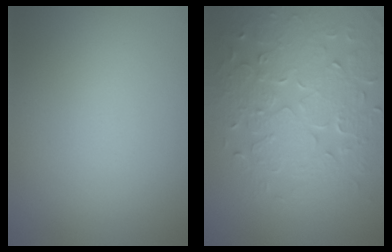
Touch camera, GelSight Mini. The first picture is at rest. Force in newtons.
{"total": 8.1, "press": 5.9, "slide": 5.6}